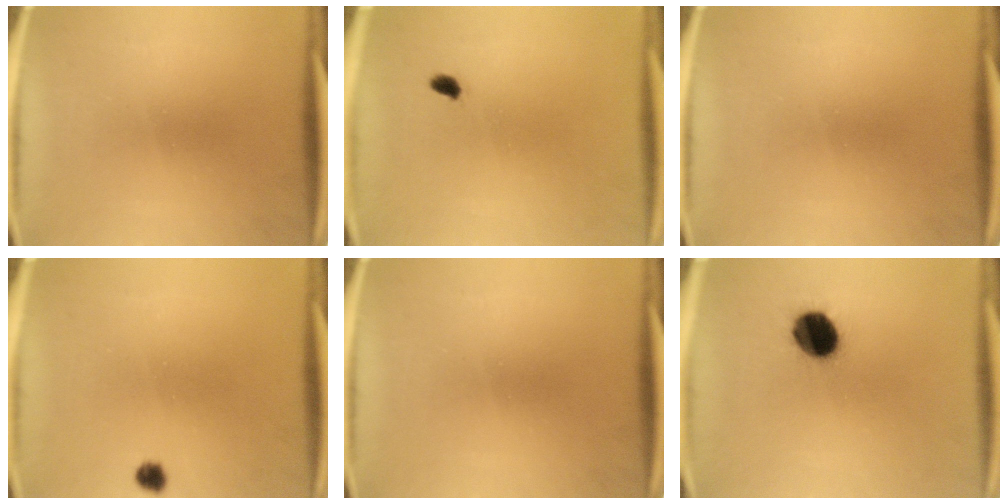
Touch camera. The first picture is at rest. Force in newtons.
{"total": 1.4}
{"total": 0.0}
{"total": 1.8}
{"total": 0.0}
{"total": 10.5}